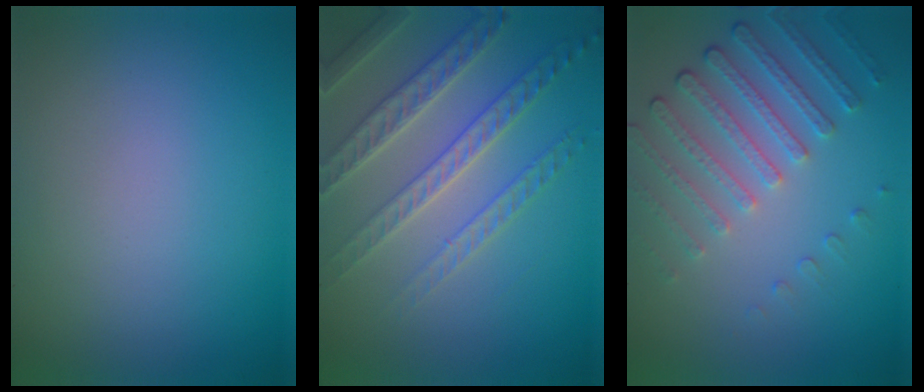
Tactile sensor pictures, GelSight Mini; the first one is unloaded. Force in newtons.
{"total": 4.4, "press": 4.2, "slide": 1.1}
{"total": 4.5, "press": 3.3, "slide": 3.1}